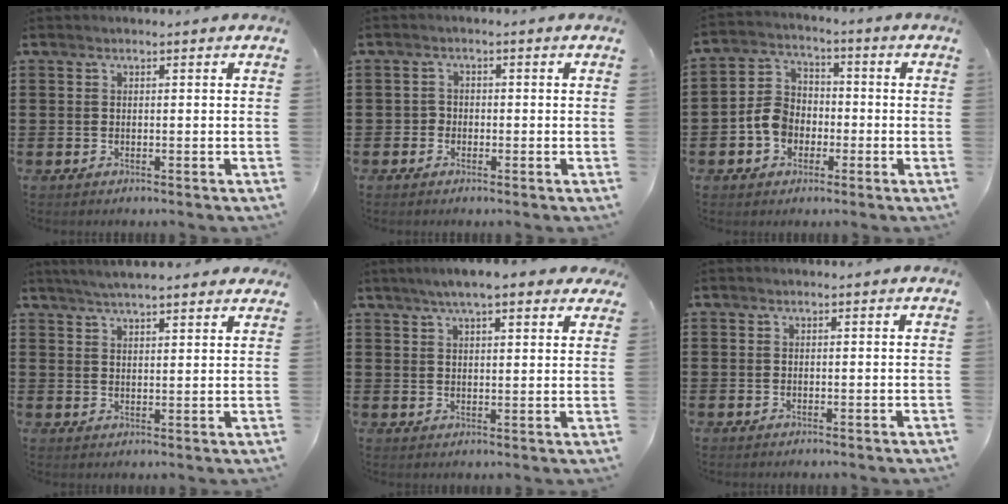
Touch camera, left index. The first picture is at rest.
{"total": 1.5, "force": [-0.8, 1.2, 0.2], "torque": [-0.008, 0.004, -0.020]}
{"total": 6.3, "force": [-2.3, 5.2, 2.9], "torque": [-0.079, 0.014, -0.048]}
{"total": 3.8, "force": [3.6, 0.2, 1.1], "torque": [-0.032, -0.005, 0.065]}
{"total": 5.5, "force": [4.3, 1.1, 3.3], "torque": [-0.076, 0.003, 0.076]}
{"total": 0.0}